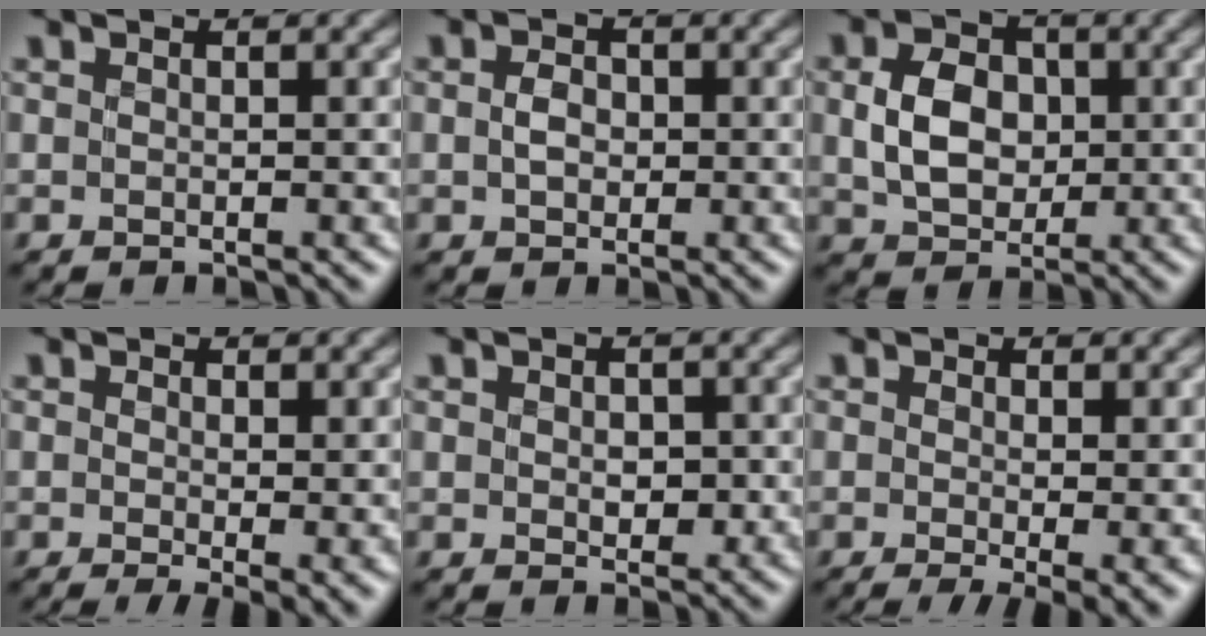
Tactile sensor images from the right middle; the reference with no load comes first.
{"total": 1.8, "force": [-0.3, 1.5, 1.1], "torque": [-0.023, -0.002, -0.006]}
{"total": 4.8, "force": [0.0, 3.7, 2.9], "torque": [-0.065, -0.004, -0.001]}
{"total": 3.0, "force": [0.1, 0.7, 2.9], "torque": [-0.038, -0.014, 0.004]}
{"total": 1.8, "force": [-0.3, 1.3, 1.3], "torque": [-0.018, -0.005, -0.002]}
{"total": 3.6, "force": [-0.3, 0.8, 3.5], "torque": [-0.046, -0.017, -0.002]}